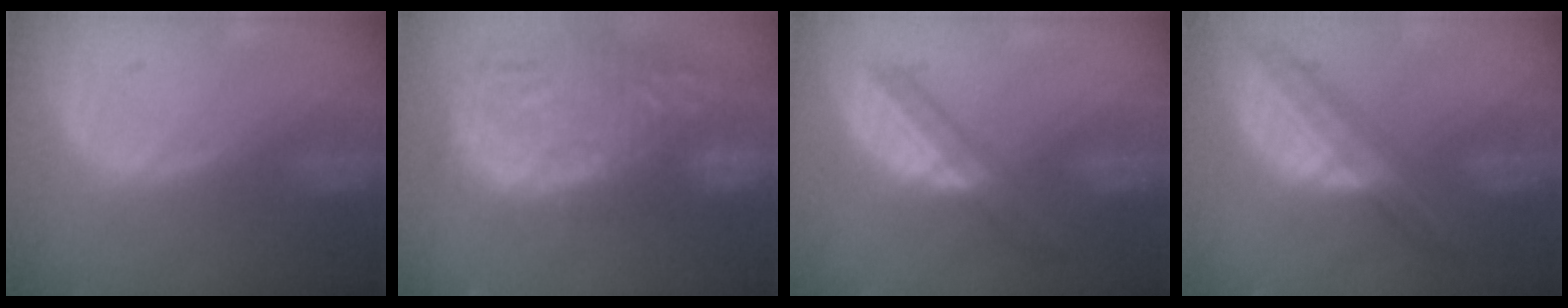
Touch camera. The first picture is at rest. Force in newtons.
{"total": 15.6, "press": 13.1, "slide": 8.5}
{"total": 5.9, "press": 5.4, "slide": 2.6}
{"total": 8.1, "press": 6.8, "slide": 4.3}